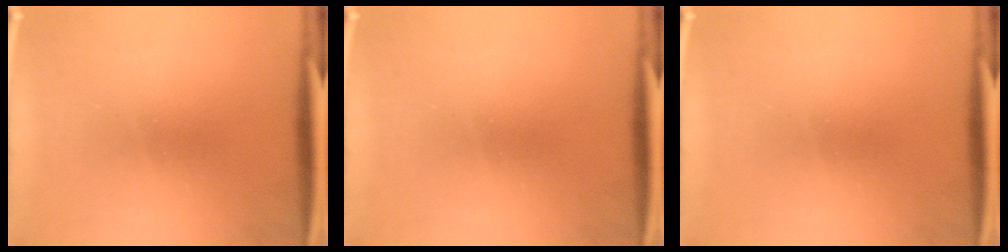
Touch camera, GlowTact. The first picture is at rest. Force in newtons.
{"total": 0.0}
{"total": 0.0}